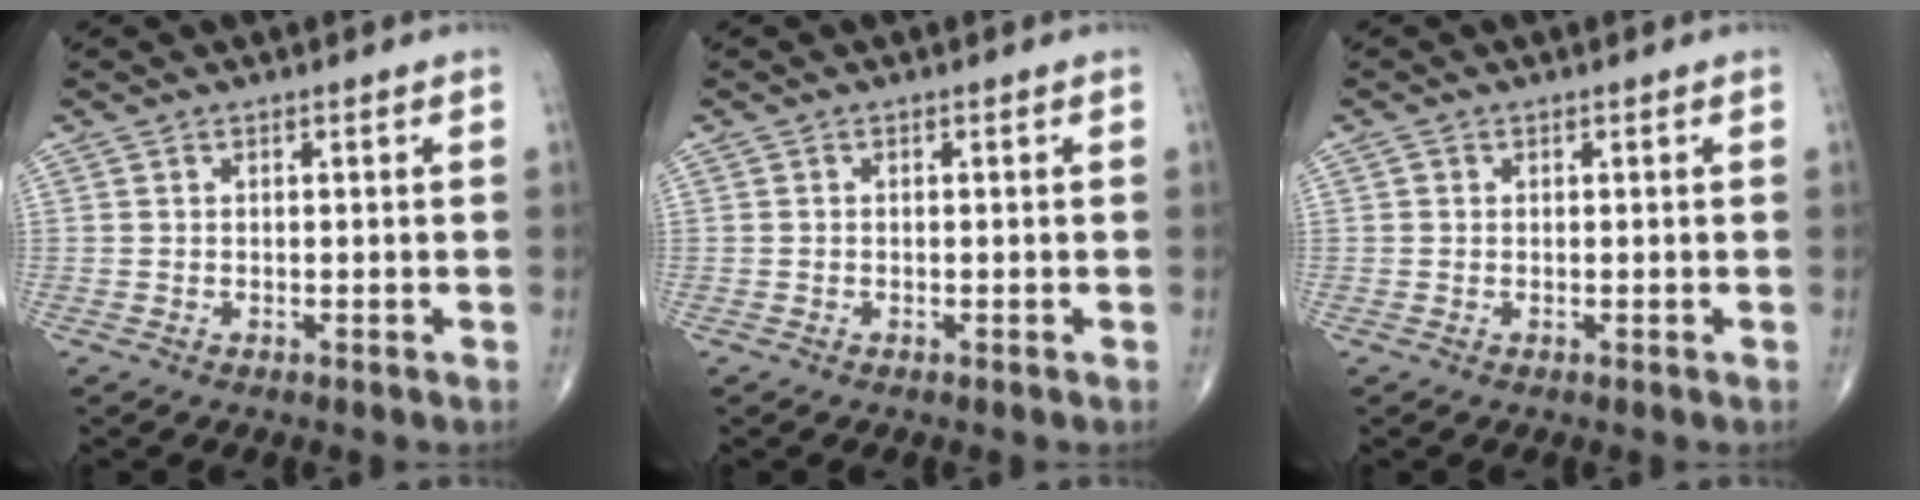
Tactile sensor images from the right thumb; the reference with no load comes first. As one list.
[{"total": 0.0}, {"total": 0.5, "force": [0.1, 0.5, 0.1], "torque": [0.000, 0.002, 0.001]}]